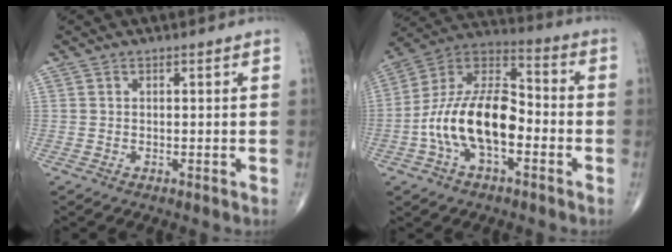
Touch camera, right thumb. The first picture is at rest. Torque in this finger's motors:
{"motor_torque": [1.10, 1.02, 1.16, -1.07, 0.57]}